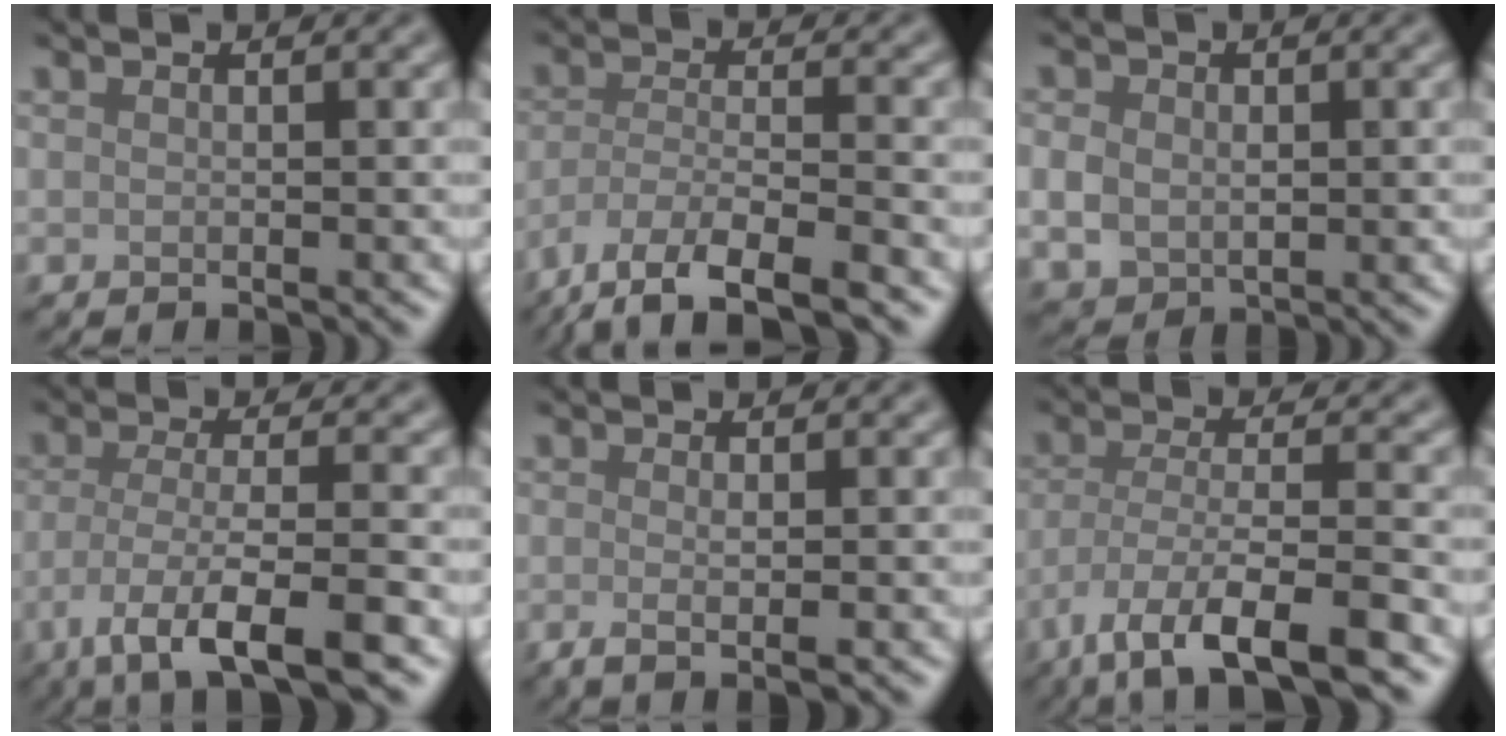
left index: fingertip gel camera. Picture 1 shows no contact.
{"total": 7.6, "force": [-5.5, 2.0, 4.8], "torque": [-0.086, -0.010, -0.103]}
{"total": 3.1, "force": [0.1, 2.5, 1.8], "torque": [-0.038, -0.006, 0.002]}
{"total": 7.2, "force": [-3.7, 1.4, 5.9], "torque": [-0.101, -0.011, -0.070]}
{"total": 2.1, "force": [-0.3, 0.4, 2.0], "torque": [-0.036, -0.006, -0.007]}
{"total": 8.6, "force": [-5.1, 2.3, 6.5], "torque": [-0.116, -0.009, -0.093]}